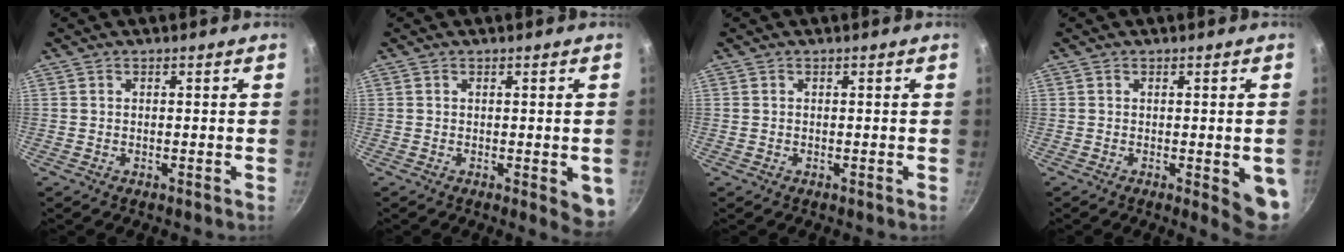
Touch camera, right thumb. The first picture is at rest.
{"total": 4.6, "force": [-0.8, 1.6, 4.2], "torque": [-0.037, -0.006, -0.009]}
{"total": 0.0}
{"total": 6.5, "force": [-1.2, 1.8, 6.2], "torque": [-0.059, -0.006, -0.012]}